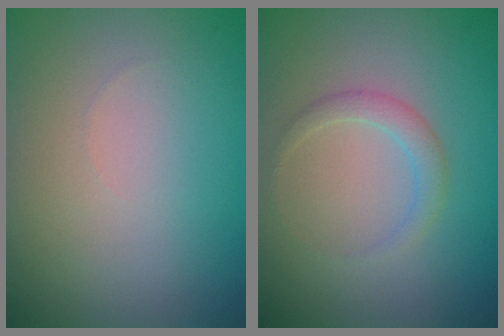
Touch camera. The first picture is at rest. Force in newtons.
{"total": 1.5, "press": 1.5, "slide": 0.1}